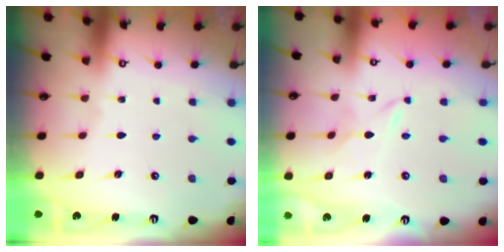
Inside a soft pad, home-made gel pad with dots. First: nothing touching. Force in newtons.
{"total": 1.5, "press": 1.5, "slide": 0.3}